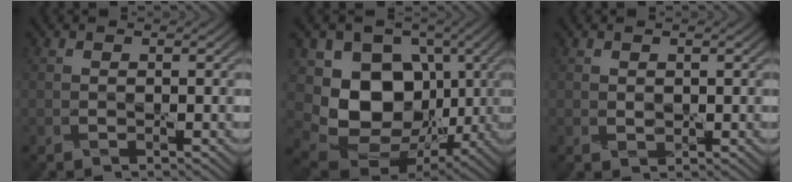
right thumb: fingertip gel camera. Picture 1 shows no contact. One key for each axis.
{"total": 11.9, "fx": 0.6, "fy": 9.6, "fz": 7.1, "tx": -0.137, "ty": -0.022, "tz": 0.006}
{"total": 0.9, "fx": 0.3, "fy": 0.7, "fz": 0.4, "tx": -0.014, "ty": -0.005, "tz": 0.011}